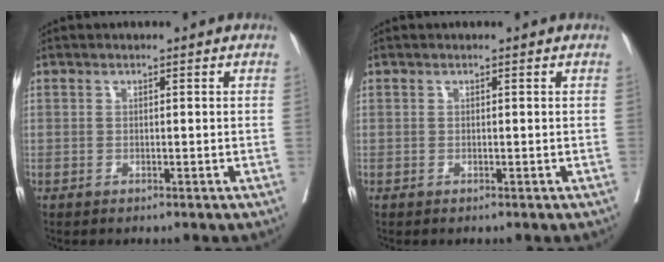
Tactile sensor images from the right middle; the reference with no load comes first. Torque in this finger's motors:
{"motor_torque": [-0.01, 0.01, -0.01, -0.01]}